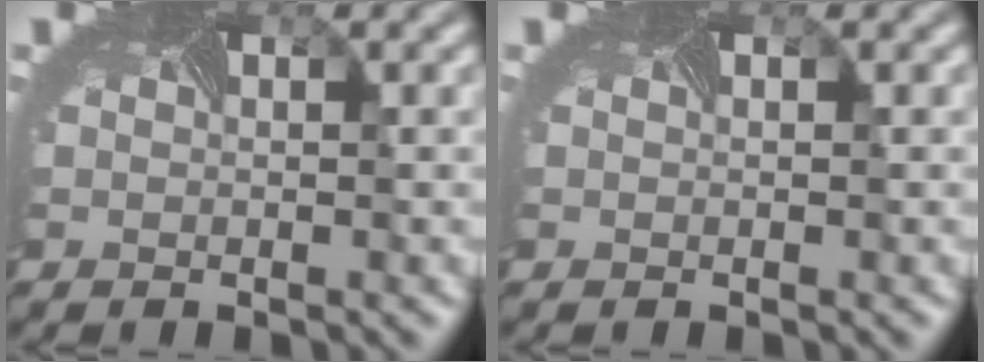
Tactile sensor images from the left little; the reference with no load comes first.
{"total": 0.0}